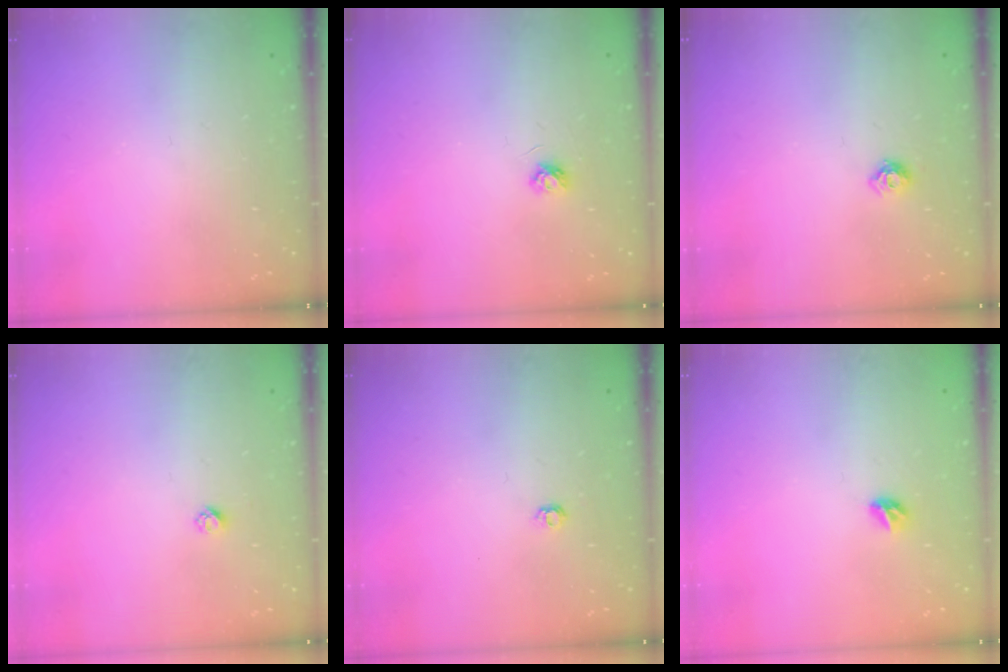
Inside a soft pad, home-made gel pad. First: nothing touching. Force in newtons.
{"total": 3.3, "press": 3.3, "slide": 0.3}
{"total": 6.1, "press": 6.0, "slide": 0.9}
{"total": 2.3, "press": 2.3, "slide": 0.2}
{"total": 3.9, "press": 3.8, "slide": 0.5}
{"total": 4.5, "press": 4.4, "slide": 0.9}